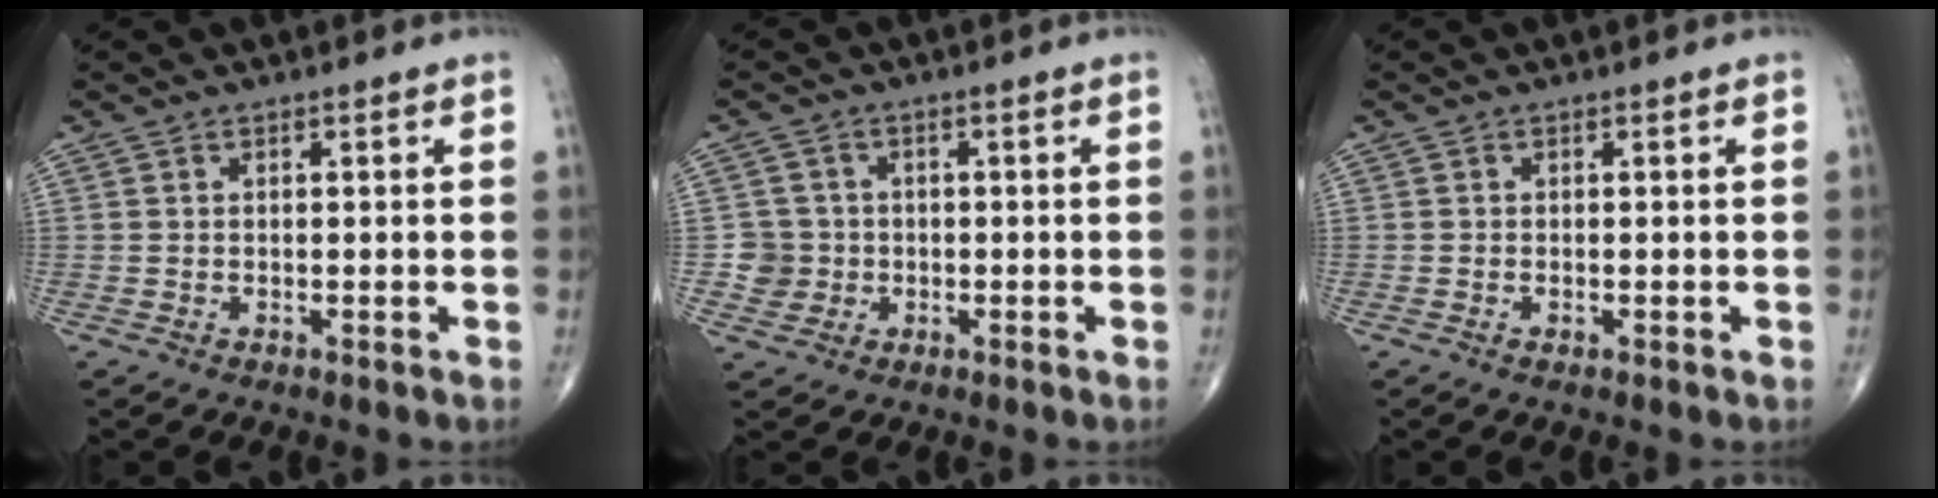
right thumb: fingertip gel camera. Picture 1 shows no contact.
{"total": 3.9, "force": [-0.5, 3.9, 0.1], "torque": [0.025, 0.010, -0.014]}
{"total": 0.6, "force": [-0.2, 0.3, 0.4], "torque": [-0.010, -0.001, -0.005]}